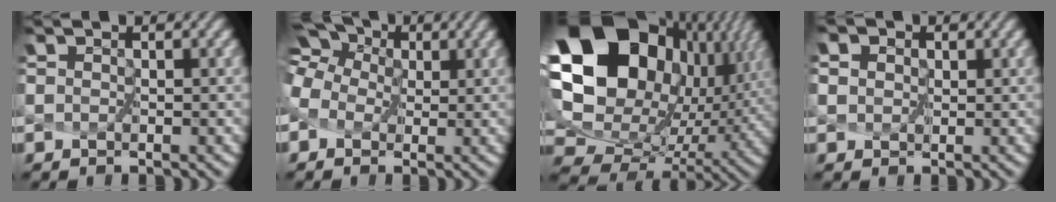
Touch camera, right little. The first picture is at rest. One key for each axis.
{"total": 8.1, "fx": 2.3, "fy": 6.2, "fz": 4.7, "tx": -0.117, "ty": 0.028, "tz": 0.011}
{"total": 19.0, "fx": 6.3, "fy": 13.7, "fz": 11.7, "tx": -0.256, "ty": 0.003, "tz": 0.151}
{"total": 3.2, "fx": 1.2, "fy": 2.5, "fz": 1.6, "tx": -0.030, "ty": 0.019, "tz": 0.003}